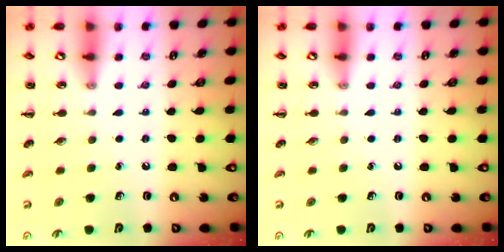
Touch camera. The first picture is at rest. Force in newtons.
{"total": 0.0}